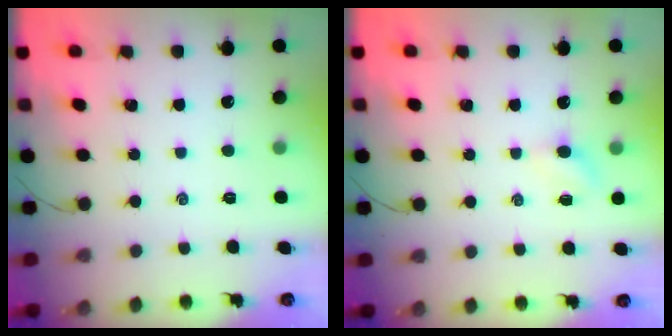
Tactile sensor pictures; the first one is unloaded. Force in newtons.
{"total": 3.0, "press": 2.8, "slide": 0.9}